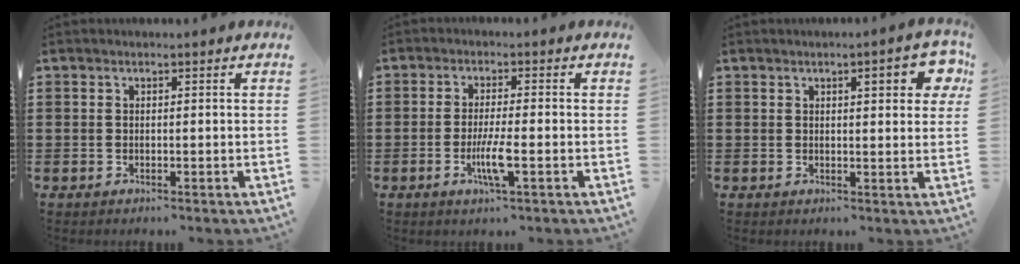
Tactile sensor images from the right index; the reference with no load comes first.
{"total": 4.9, "force": [-1.8, 0.6, 4.5], "torque": [-0.090, -0.011, -0.034]}
{"total": 4.9, "force": [2.0, 0.9, 4.4], "torque": [-0.054, -0.006, 0.025]}